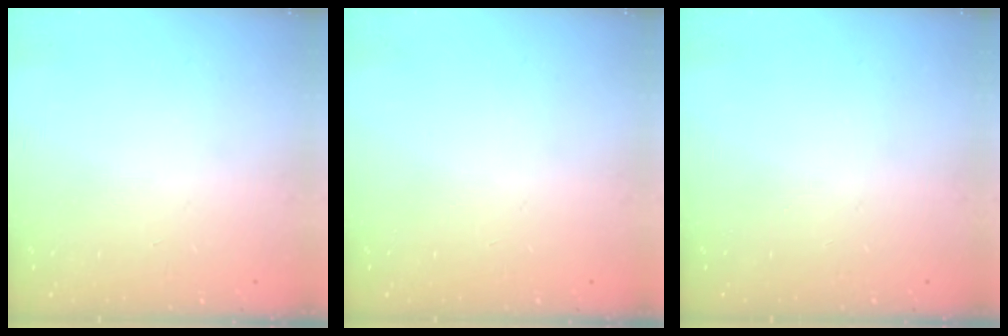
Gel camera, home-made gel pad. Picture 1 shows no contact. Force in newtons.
{"total": 0.0}
{"total": 0.0}